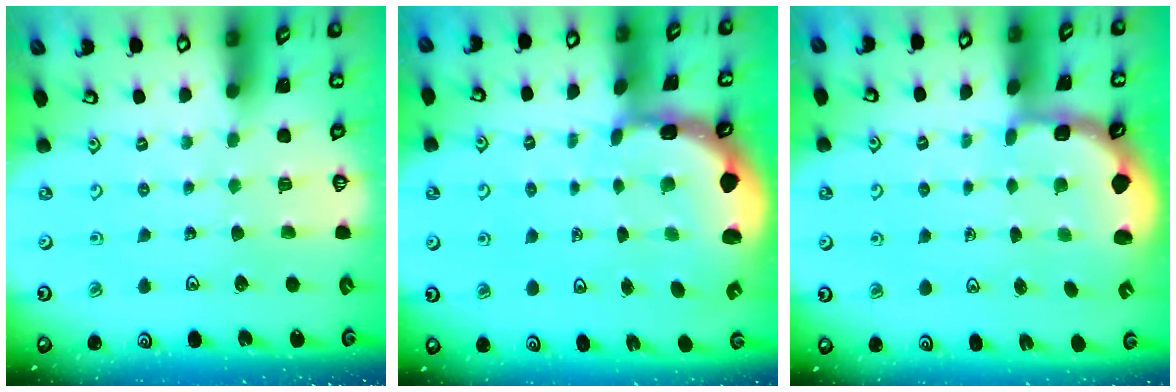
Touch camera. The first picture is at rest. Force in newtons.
{"total": 2.2, "press": 2.0, "slide": 1.0}
{"total": 2.2, "press": 1.9, "slide": 1.1}